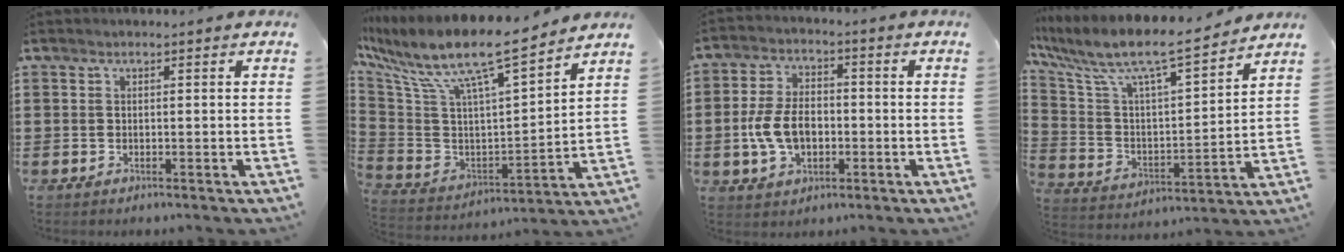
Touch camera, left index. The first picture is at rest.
{"total": 10.5, "force": [8.0, 1.5, 6.6], "torque": [-0.161, -0.062, 0.131]}
{"total": 7.8, "force": [-1.5, 4.8, 5.9], "torque": [-0.139, 0.003, -0.033]}
{"total": 8.8, "force": [7.3, 1.4, 4.7], "torque": [-0.126, -0.056, 0.116]}